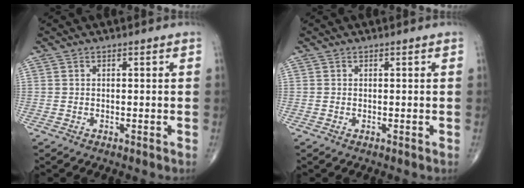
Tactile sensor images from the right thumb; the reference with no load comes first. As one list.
[{"total": 0.0}]